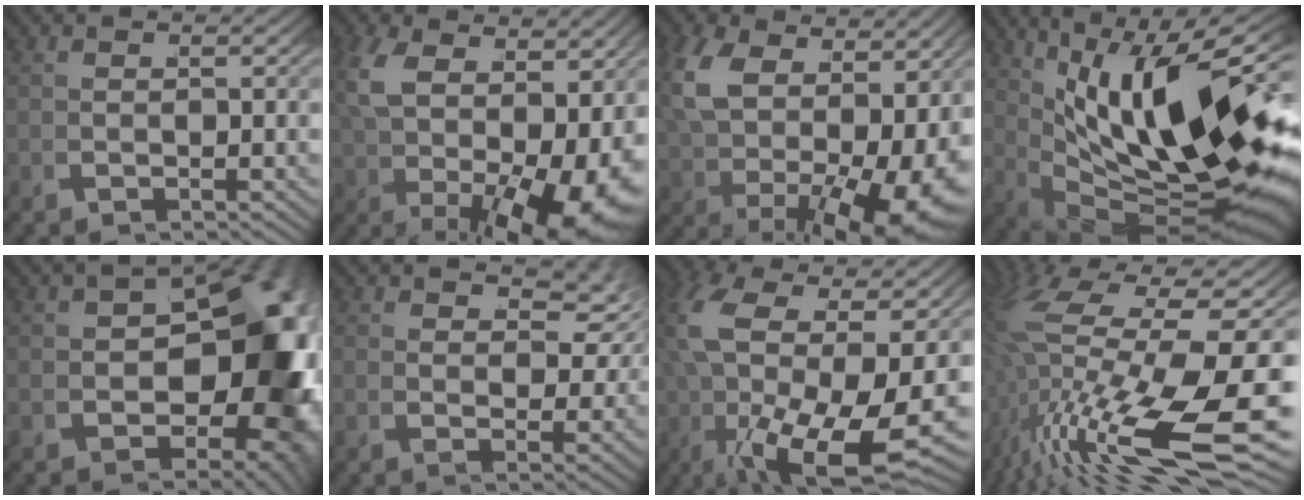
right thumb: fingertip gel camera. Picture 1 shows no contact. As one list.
[{"total": 11.0, "force": [0.1, 6.1, 9.2], "torque": [-0.169, -0.029, 0.026]}, {"total": 12.6, "force": [0.3, 8.0, 9.7], "torque": [-0.202, -0.039, 0.031]}, {"total": 23.2, "force": [-1.2, 11.8, 20.0], "torque": [-0.312, -0.029, 0.011]}, {"total": 22.0, "force": [-2.2, 14.8, 16.0], "torque": [-0.233, -0.088, 0.002]}, {"total": 3.3, "force": [1.4, 1.8, 2.3], "torque": [-0.023, -0.011, 0.035]}, {"total": 13.3, "force": [-1.1, 6.8, 11.4], "torque": [-0.228, -0.028, 0.003]}, {"total": 14.6, "force": [0.7, 6.1, 13.2], "torque": [-0.256, -0.022, 0.036]}]